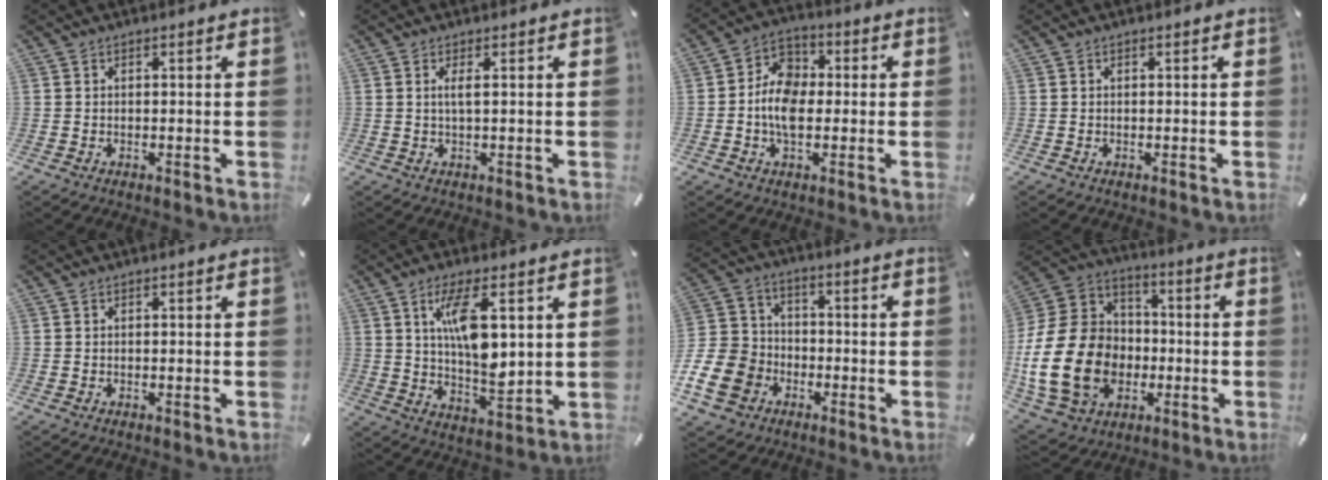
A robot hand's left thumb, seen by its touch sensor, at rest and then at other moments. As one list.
[{"total": 2.4, "force": [0.4, 0.3, 2.3], "torque": [-0.048, -0.001, 0.006]}, {"total": 8.7, "force": [-1.6, 6.3, 5.9], "torque": [-0.119, 0.016, -0.030]}, {"total": 0.0}, {"total": 0.0}, {"total": 12.0, "force": [4.2, 4.5, 10.4], "torque": [-0.193, -0.014, 0.069]}, {"total": 12.7, "force": [-5.0, 10.8, 4.6], "torque": [-0.099, 0.034, -0.088]}, {"total": 23.3, "force": [-5.9, 18.1, 13.4], "torque": [-0.276, 0.027, -0.091]}]